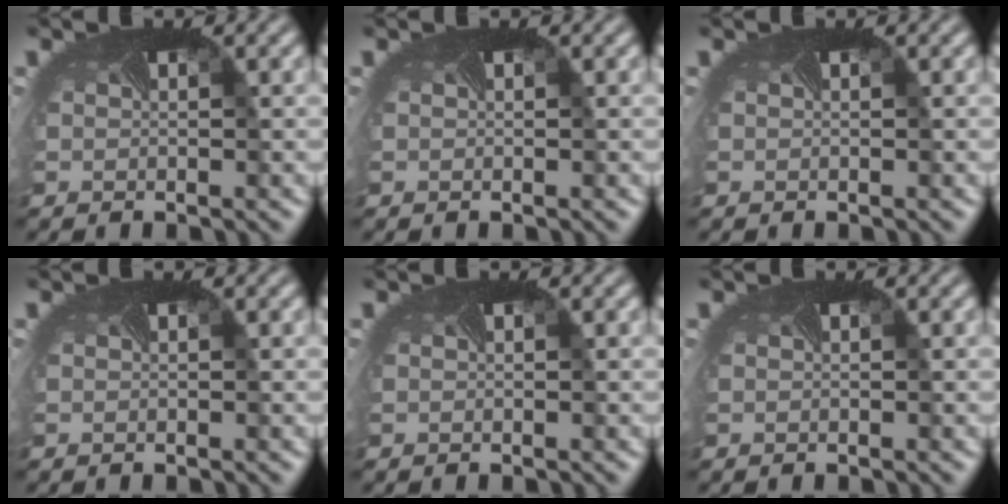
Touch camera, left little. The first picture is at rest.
{"total": 0.0}
{"total": 0.0}
{"total": 0.0}
{"total": 0.0}
{"total": 0.0}